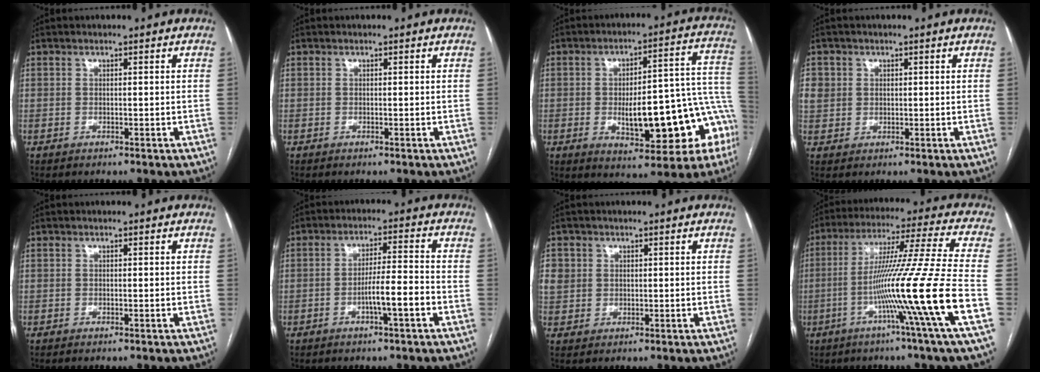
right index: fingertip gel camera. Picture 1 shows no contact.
{"total": 0.0}
{"total": 19.3, "force": [-5.0, 6.3, 17.6], "torque": [-0.154, 0.046, -0.046]}
{"total": 5.3, "force": [1.3, 4.9, 1.6], "torque": [-0.049, 0.015, 0.035]}
{"total": 0.0}
{"total": 5.9, "force": [-2.4, 0.2, 5.3], "torque": [-0.093, 0.007, -0.040]}
{"total": 5.4, "force": [1.4, 5.0, 1.6], "torque": [-0.051, 0.015, 0.035]}
{"total": 19.8, "force": [-5.8, -3.7, 18.6], "torque": [-0.327, -0.025, -0.112]}